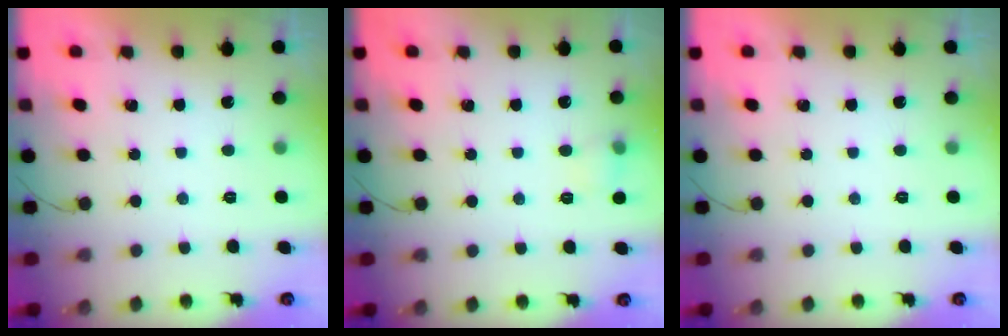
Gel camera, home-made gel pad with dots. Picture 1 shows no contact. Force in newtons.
{"total": 5.4, "press": 5.2, "slide": 1.5}
{"total": 0.0}